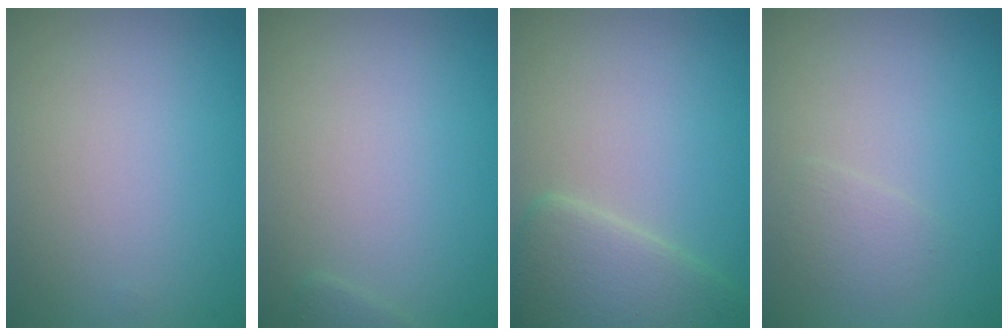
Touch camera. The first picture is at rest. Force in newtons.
{"total": 0.5, "press": 0.5, "slide": 0.0}
{"total": 4.4, "press": 4.4, "slide": 0.1}
{"total": 1.3, "press": 1.2, "slide": 0.0}